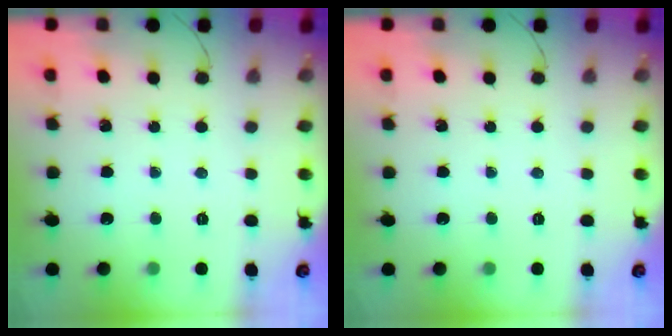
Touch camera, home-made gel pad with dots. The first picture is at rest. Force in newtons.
{"total": 0.0}